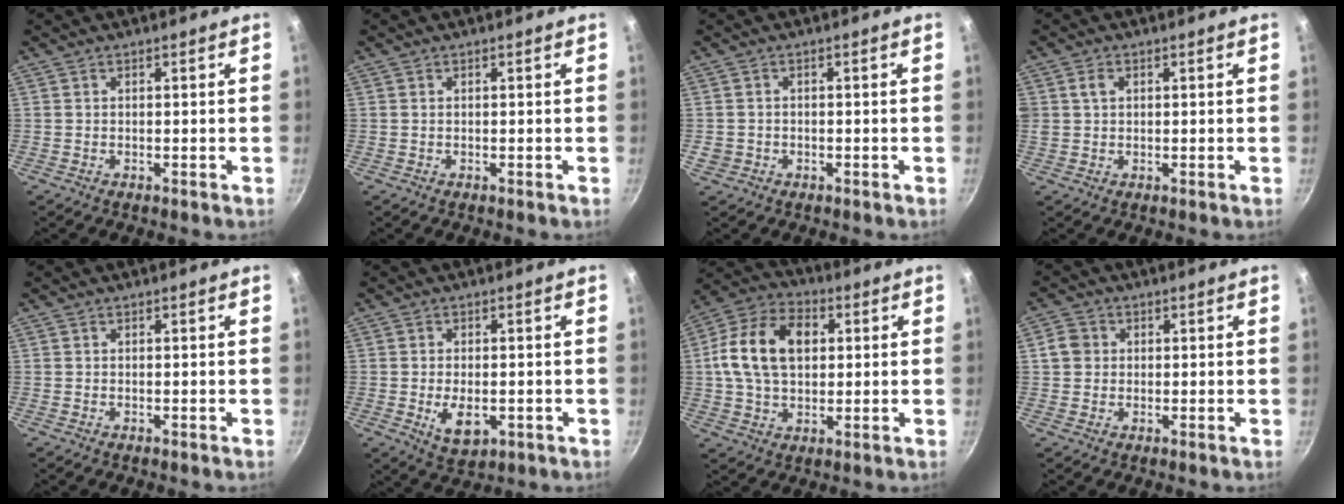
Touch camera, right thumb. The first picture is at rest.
{"total": 0.0}
{"total": 2.3, "force": [-0.6, 2.0, 0.9], "torque": [-0.016, 0.006, -0.004]}
{"total": 2.4, "force": [0.8, 1.8, 1.4], "torque": [-0.016, 0.003, 0.015]}
{"total": 0.0}
{"total": 6.6, "force": [-1.4, 3.8, 5.2], "torque": [-0.078, -0.004, -0.013]}
{"total": 15.6, "force": [2.6, 10.6, 11.1], "torque": [-0.184, 0.019, 0.031]}
{"total": 3.9, "force": [0.4, 3.6, 1.5], "torque": [-0.007, 0.009, 0.001]}